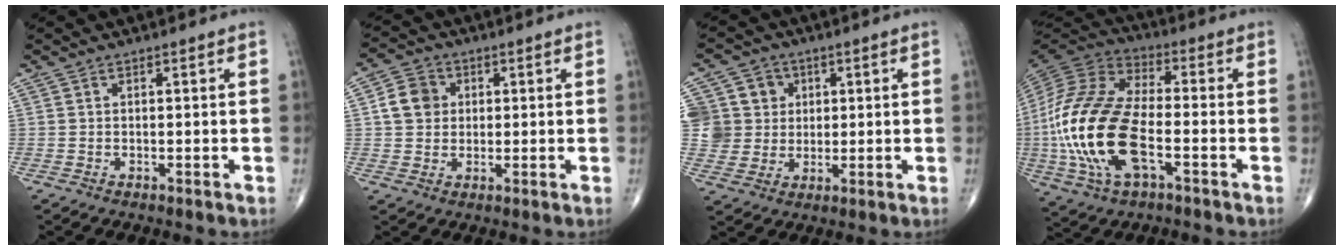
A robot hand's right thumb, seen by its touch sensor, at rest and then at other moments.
{"total": 6.4, "force": [1.1, 5.5, 3.0], "torque": [-0.038, 0.005, 0.012]}
{"total": 10.0, "force": [2.2, 9.5, 2.3], "torque": [-0.011, 0.008, 0.042]}
{"total": 23.0, "force": [-5.1, 11.0, 19.6], "torque": [-0.437, 0.009, -0.094]}